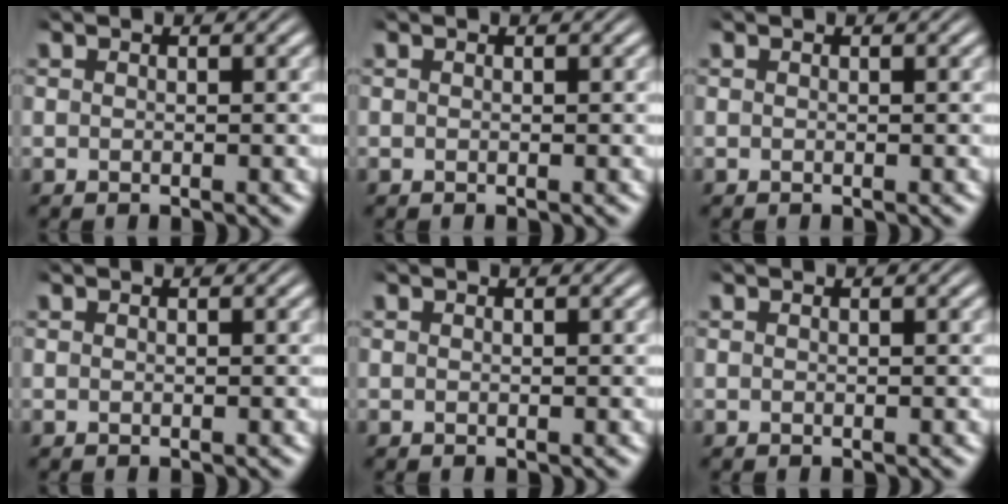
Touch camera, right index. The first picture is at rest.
{"total": 0.0}
{"total": 0.0}
{"total": 0.0}
{"total": 0.0}
{"total": 0.0}